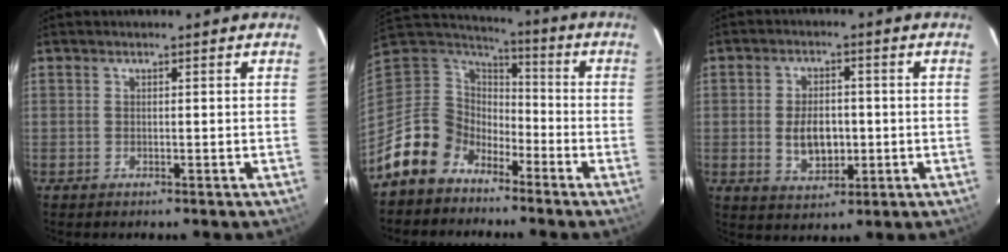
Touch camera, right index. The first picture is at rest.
{"total": 12.6, "force": [-8.6, 8.8, 2.6], "torque": [-0.079, 0.026, -0.163]}
{"total": 7.5, "force": [-0.9, 4.6, 5.8], "torque": [-0.110, -0.002, -0.007]}